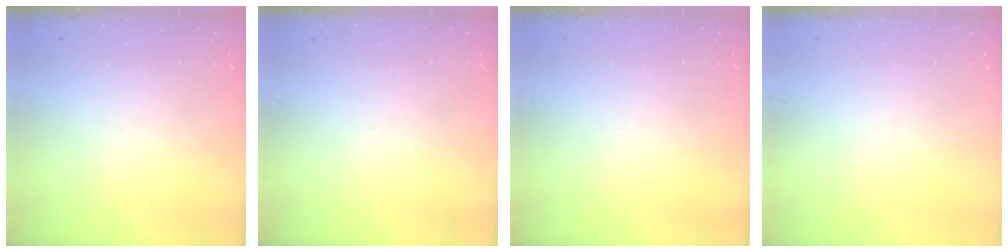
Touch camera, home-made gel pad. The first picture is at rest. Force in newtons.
{"total": 0.0}
{"total": 0.0}
{"total": 0.5, "press": 0.5, "slide": 0.1}